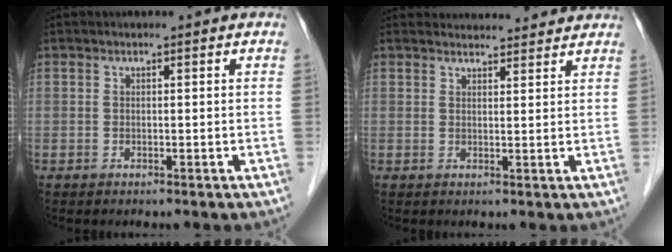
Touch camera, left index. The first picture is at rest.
{"total": 6.4, "force": [6.2, 1.3, 0.6], "torque": [-0.003, 0.021, 0.069]}